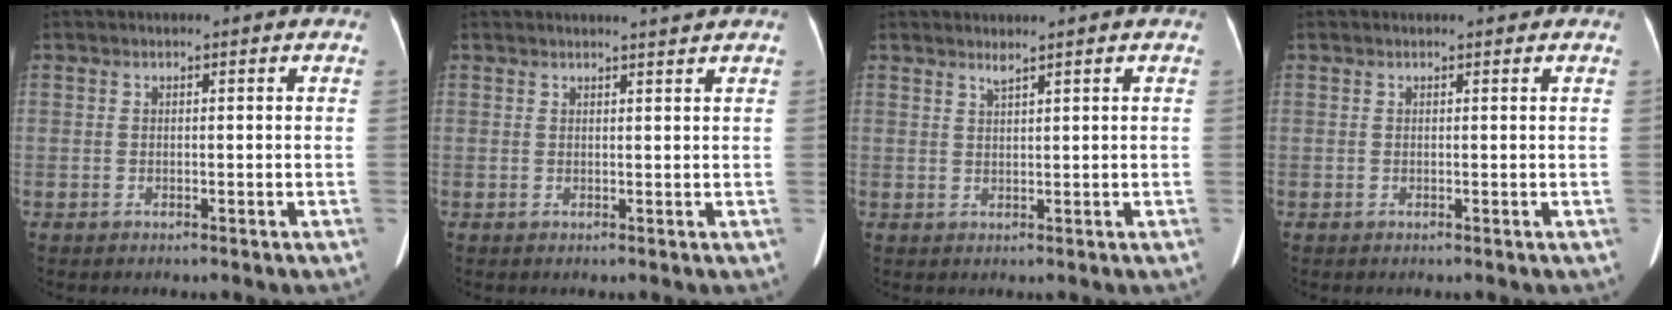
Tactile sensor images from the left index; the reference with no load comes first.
{"total": 1.7, "force": [1.6, -0.7, 0.3], "torque": [-0.011, -0.008, 0.025]}
{"total": 1.1, "force": [0.9, -0.3, 0.4], "torque": [-0.014, -0.003, 0.023]}
{"total": 1.0, "force": [0.8, 0.3, 0.5], "torque": [-0.008, 0.002, 0.010]}